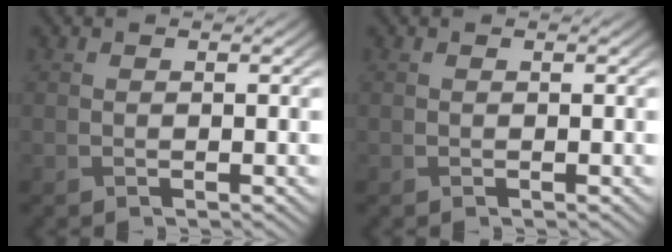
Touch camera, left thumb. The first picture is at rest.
{"total": 0.0}